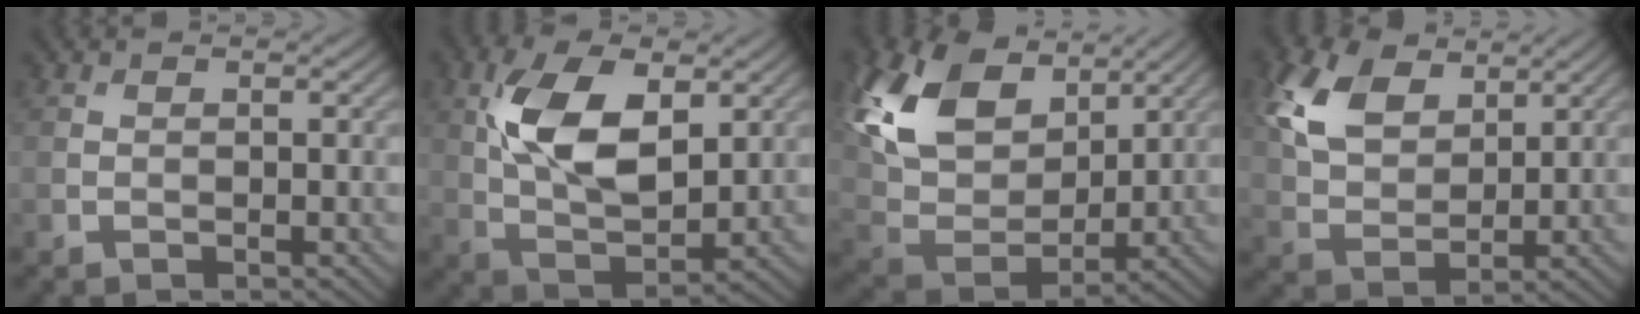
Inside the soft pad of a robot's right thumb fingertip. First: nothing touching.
{"total": 10.6, "force": [3.0, 5.4, 8.6], "torque": [-0.180, 0.003, 0.054]}
{"total": 14.6, "force": [6.9, 9.0, 9.2], "torque": [-0.227, 0.021, 0.127]}
{"total": 9.5, "force": [4.5, 5.8, 6.0], "torque": [-0.162, 0.012, 0.087]}